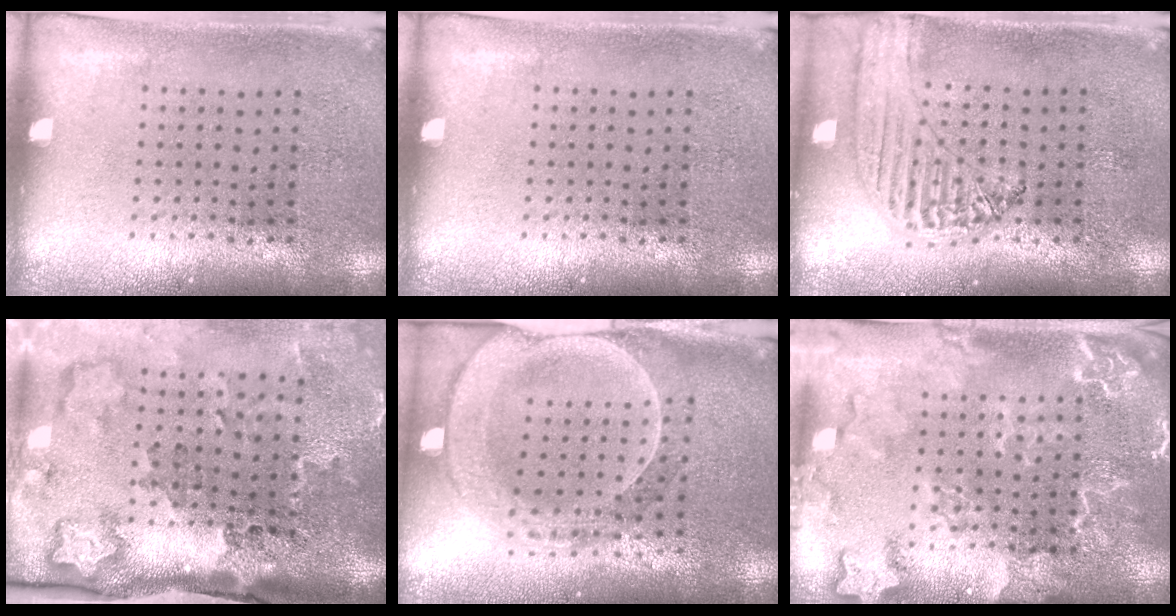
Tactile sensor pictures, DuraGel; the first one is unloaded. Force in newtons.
{"total": 0.0}
{"total": 1.3, "press": 1.3, "slide": 0.1}
{"total": 3.5, "press": 2.3, "slide": 2.7}
{"total": 2.4, "press": 2.2, "slide": 1.1}
{"total": 2.5, "press": 2.5, "slide": 0.4}